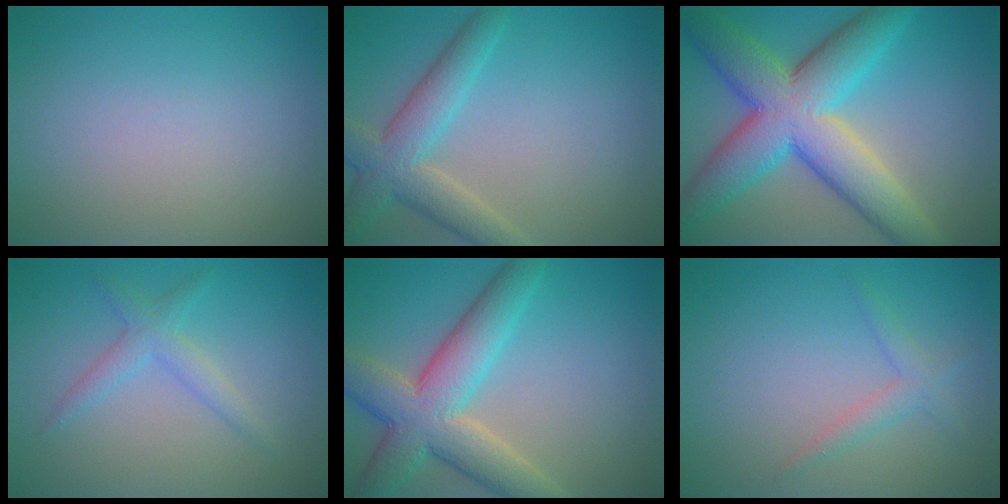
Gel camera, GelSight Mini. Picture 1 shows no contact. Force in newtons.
{"total": 4.9, "press": 4.9, "slide": 0.5}
{"total": 11.1, "press": 11.1, "slide": 0.5}
{"total": 2.2, "press": 2.2, "slide": 0.1}
{"total": 9.3, "press": 9.3, "slide": 0.4}
{"total": 1.7, "press": 1.7, "slide": 0.1}